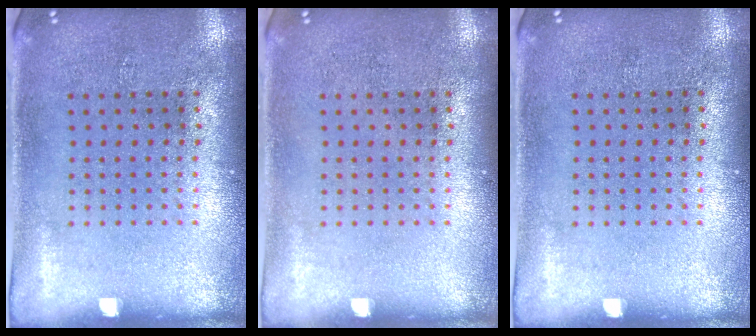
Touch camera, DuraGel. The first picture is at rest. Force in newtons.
{"total": 0.0}
{"total": 0.0}